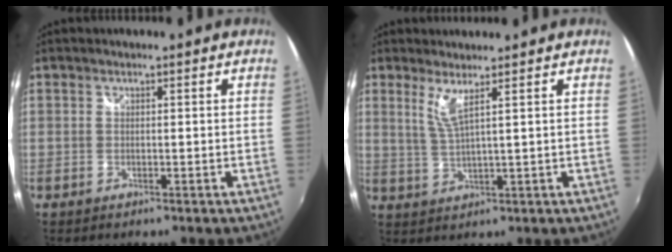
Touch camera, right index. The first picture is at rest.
{"total": 3.6, "force": [2.1, -0.3, 3.0], "torque": [-0.064, -0.012, 0.042]}